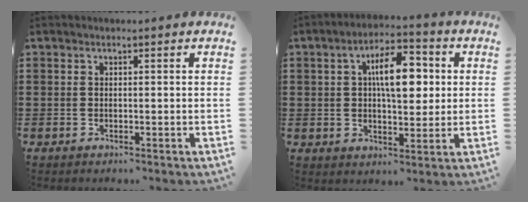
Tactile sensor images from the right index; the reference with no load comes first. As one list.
[{"total": 9.2, "force": [1.8, 4.4, 7.8], "torque": [-0.126, 0.005, 0.021]}]